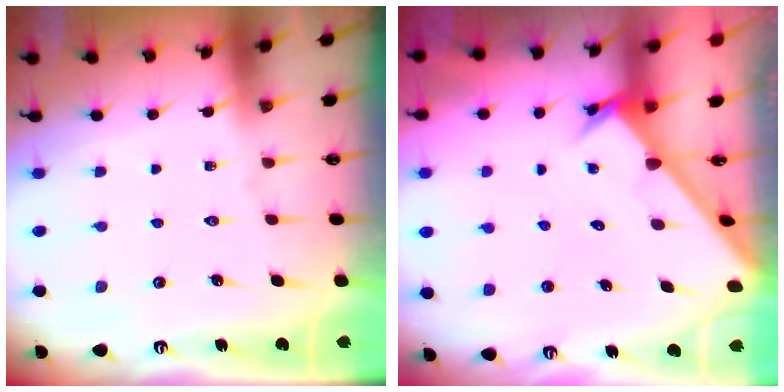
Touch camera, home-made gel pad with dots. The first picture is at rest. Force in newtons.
{"total": 2.5, "press": 2.5, "slide": 0.2}